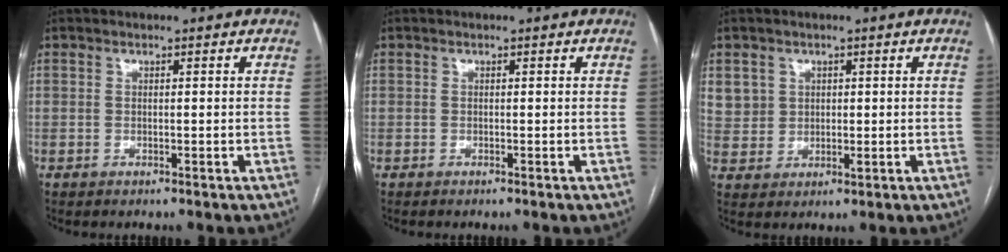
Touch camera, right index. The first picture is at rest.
{"total": 0.0}
{"total": 5.1, "force": [2.2, 4.6, 0.7], "torque": [-0.010, 0.006, 0.049]}